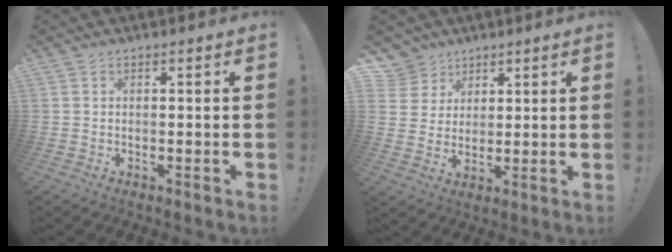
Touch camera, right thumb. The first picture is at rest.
{"total": 6.7, "force": [4.3, 5.1, 0.3], "torque": [-0.013, -0.034, 0.086]}